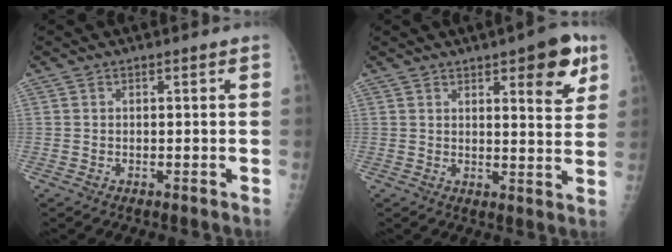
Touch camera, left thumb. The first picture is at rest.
{"total": 9.5, "force": [5.2, 2.8, 7.4], "torque": [-0.066, -0.022, 0.064]}